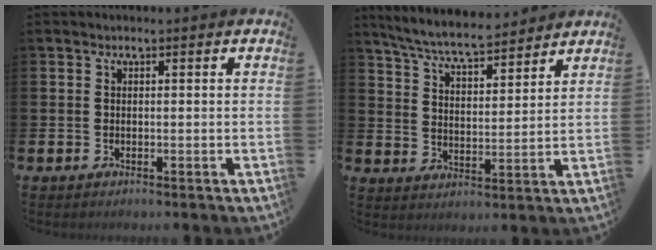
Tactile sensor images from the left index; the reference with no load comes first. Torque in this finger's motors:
{"motor_torque": [1.07, -1.07, 0.66, 0.11]}